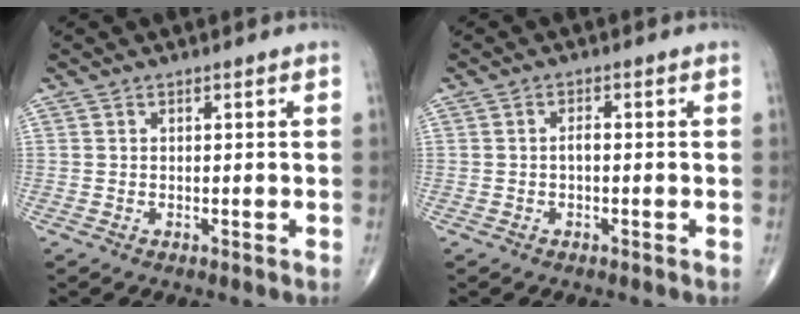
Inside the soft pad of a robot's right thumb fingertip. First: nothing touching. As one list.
[{"total": 1.3, "force": [-0.3, 0.6, 1.1], "torque": [-0.014, 0.005, -0.009]}]